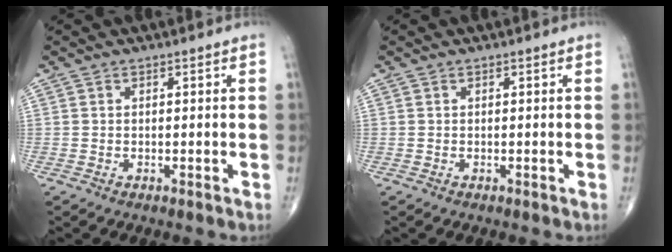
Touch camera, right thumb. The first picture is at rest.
{"total": 0.0}